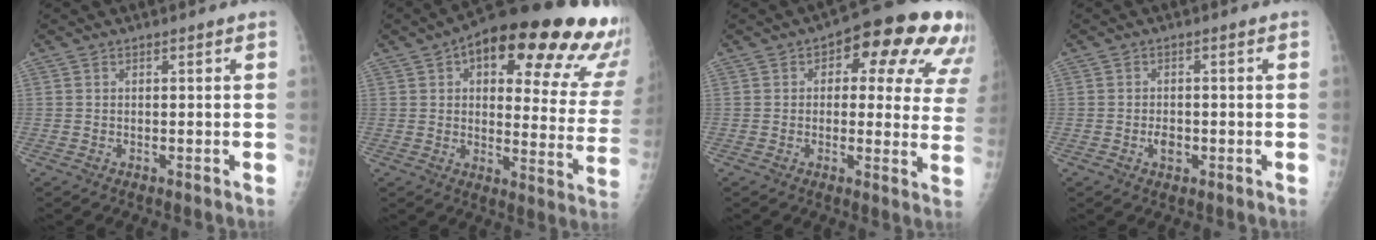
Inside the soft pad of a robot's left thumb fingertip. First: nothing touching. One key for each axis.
{"total": 28.3, "fx": 16.3, "fy": 9.3, "fz": 21.2, "tx": -0.233, "ty": -0.034, "tz": 0.209}
{"total": 17.6, "fx": 7.6, "fy": 8.6, "fz": 13.3, "tx": -0.113, "ty": 0.001, "tz": 0.081}
{"total": 2.3, "fx": -0.8, "fy": 1.6, "fz": 1.5, "tx": -0.016, "ty": 0.004, "tz": -0.012}